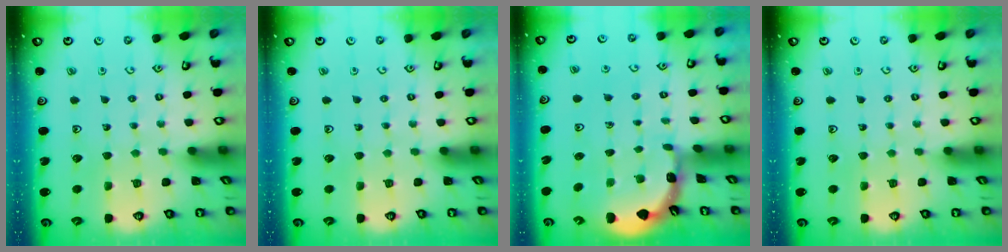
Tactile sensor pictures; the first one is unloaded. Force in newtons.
{"total": 0.0}
{"total": 1.8, "press": 1.8, "slide": 0.1}
{"total": 0.0}